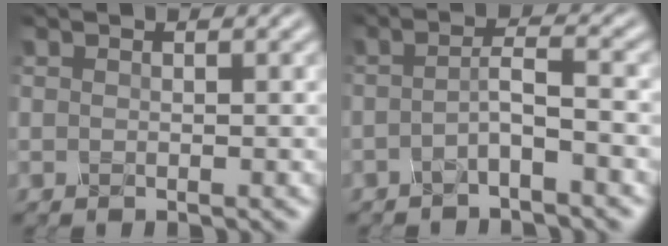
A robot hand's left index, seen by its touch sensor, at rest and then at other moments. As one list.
[{"total": 2.3, "force": [-1.1, 0.1, 2.0], "torque": [-0.041, 0.006, -0.027]}]